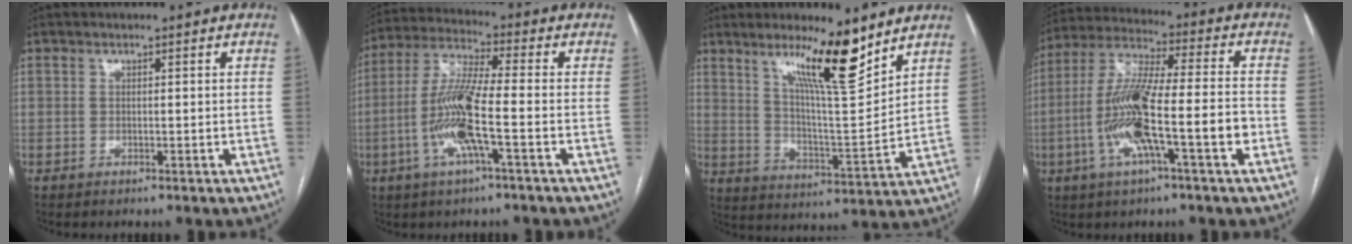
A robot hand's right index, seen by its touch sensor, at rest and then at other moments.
{"total": 11.0, "force": [-3.0, 0.7, 10.6], "torque": [-0.226, 0.001, -0.064]}
{"total": 12.4, "force": [8.5, 0.8, 9.0], "torque": [-0.150, -0.014, 0.146]}
{"total": 14.8, "force": [-4.2, 1.4, 14.1], "torque": [-0.273, 0.009, -0.079]}